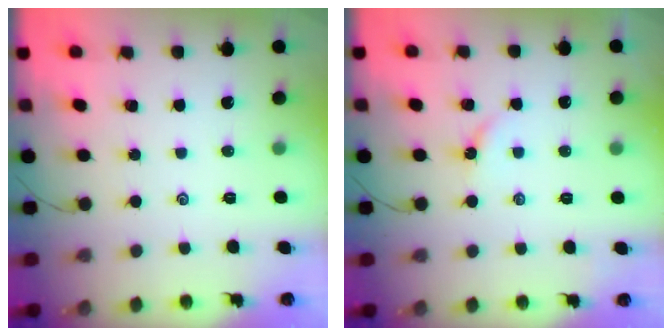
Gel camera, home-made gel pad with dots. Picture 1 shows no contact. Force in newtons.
{"total": 4.2, "press": 4.2, "slide": 0.6}